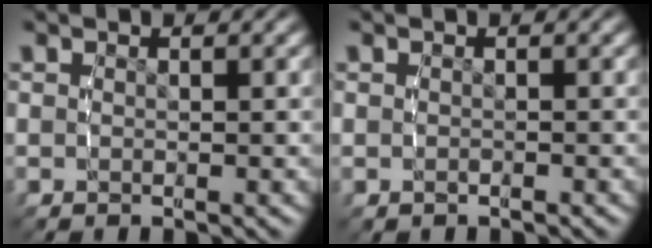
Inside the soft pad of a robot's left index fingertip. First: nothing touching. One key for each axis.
{"total": 0.0}